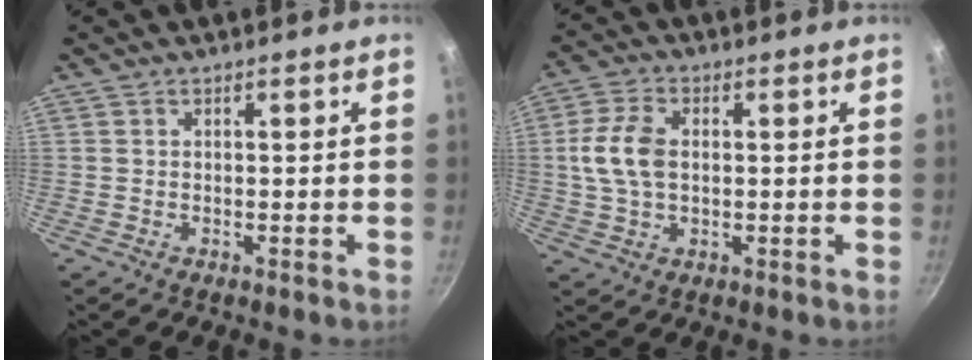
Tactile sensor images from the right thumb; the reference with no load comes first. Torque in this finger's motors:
{"motor_torque": [2.49, 2.53, 0.54, -0.38, 0.27]}